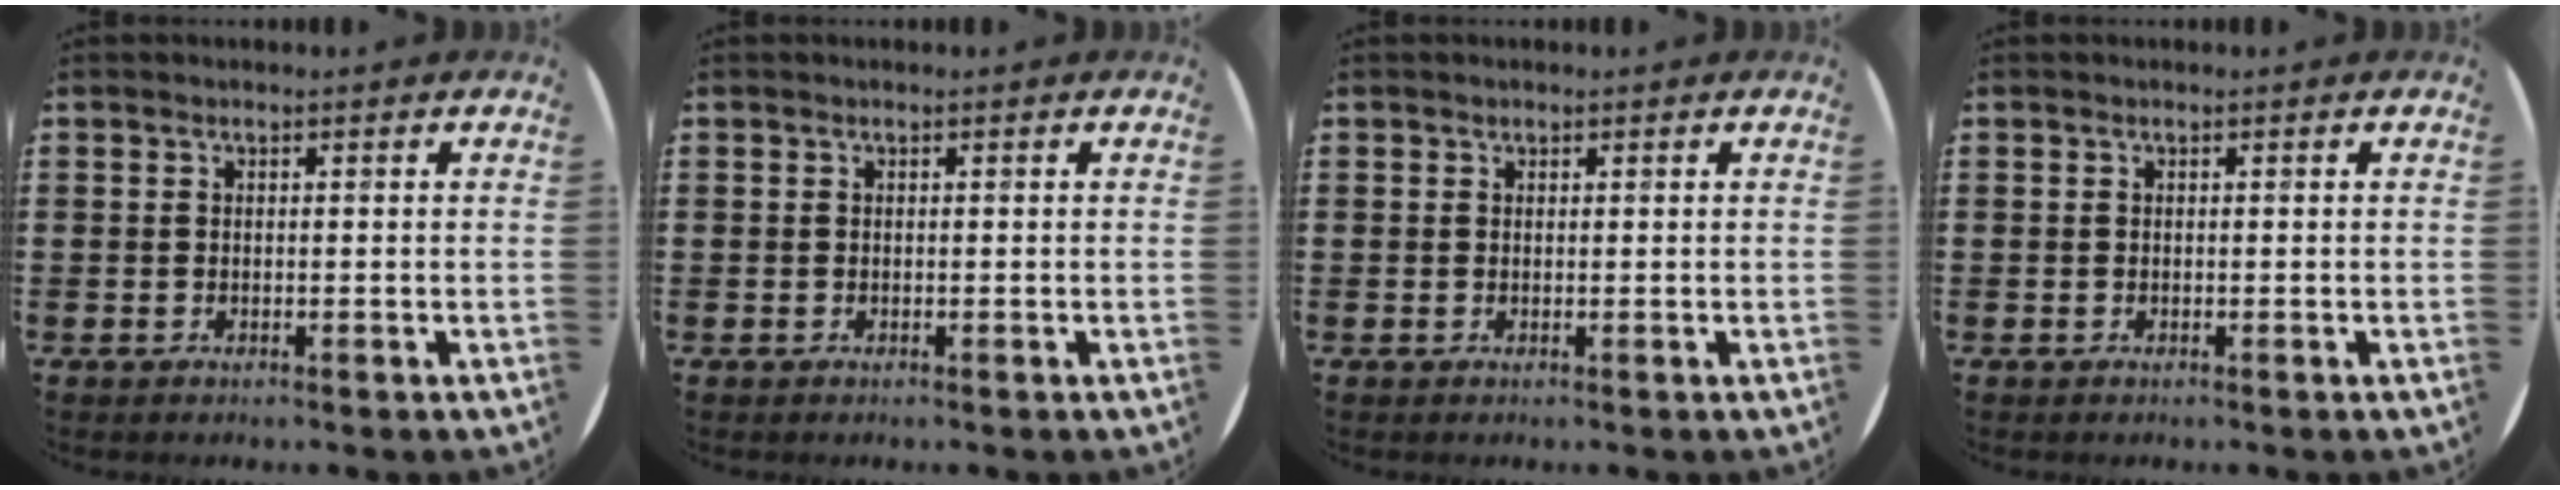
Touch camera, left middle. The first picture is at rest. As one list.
[{"total": 0.0}, {"total": 0.0}, {"total": 0.0}]